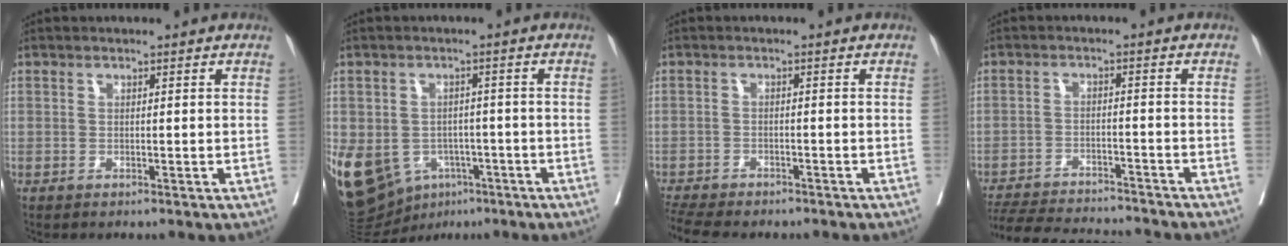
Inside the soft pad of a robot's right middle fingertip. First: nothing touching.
{"total": 18.9, "force": [-7.7, 14.6, 9.2], "torque": [-0.245, -0.001, -0.100]}
{"total": 9.4, "force": [-8.0, 2.6, 4.1], "torque": [-0.078, -0.004, -0.121]}
{"total": 16.0, "force": [-15.0, 1.8, 5.3], "torque": [-0.102, -0.016, -0.214]}